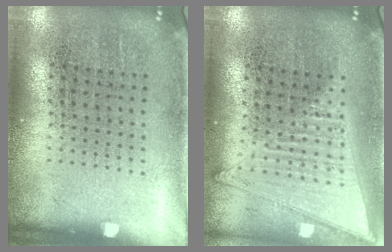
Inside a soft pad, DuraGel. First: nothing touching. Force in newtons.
{"total": 1.4, "press": 1.3, "slide": 0.5}